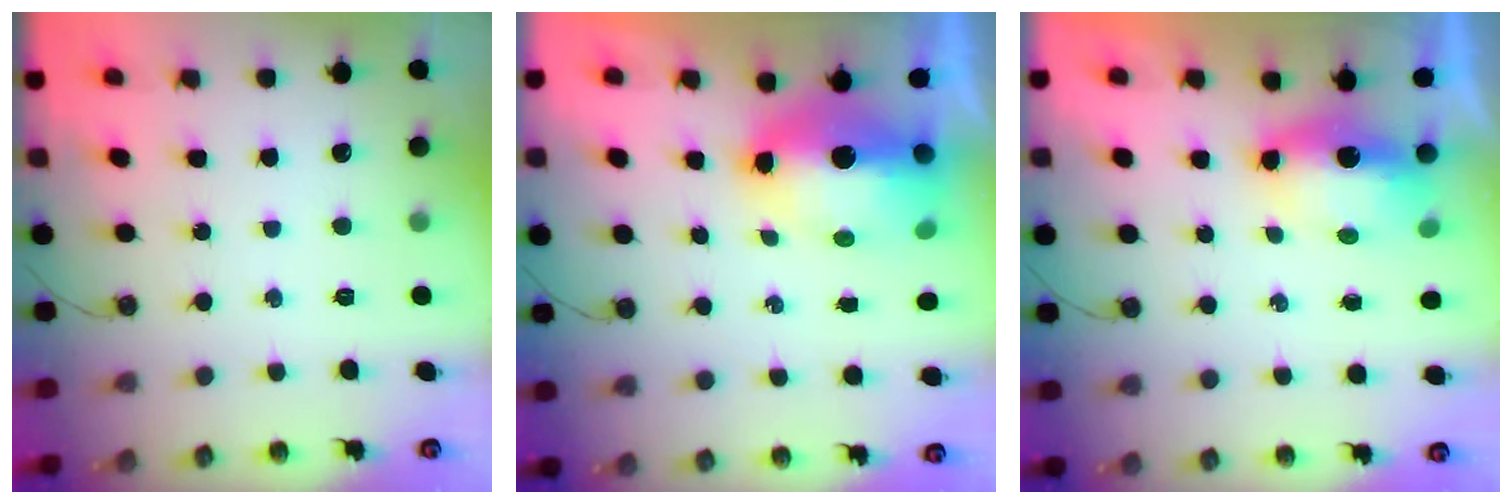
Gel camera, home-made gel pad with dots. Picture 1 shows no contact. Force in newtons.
{"total": 13.3, "press": 13.2, "slide": 1.8}
{"total": 7.0, "press": 7.0, "slide": 0.8}